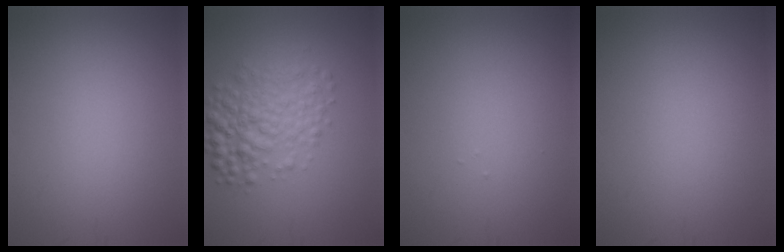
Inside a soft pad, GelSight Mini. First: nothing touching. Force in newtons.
{"total": 4.9, "press": 4.9, "slide": 0.1}
{"total": 0.0}
{"total": 0.0}